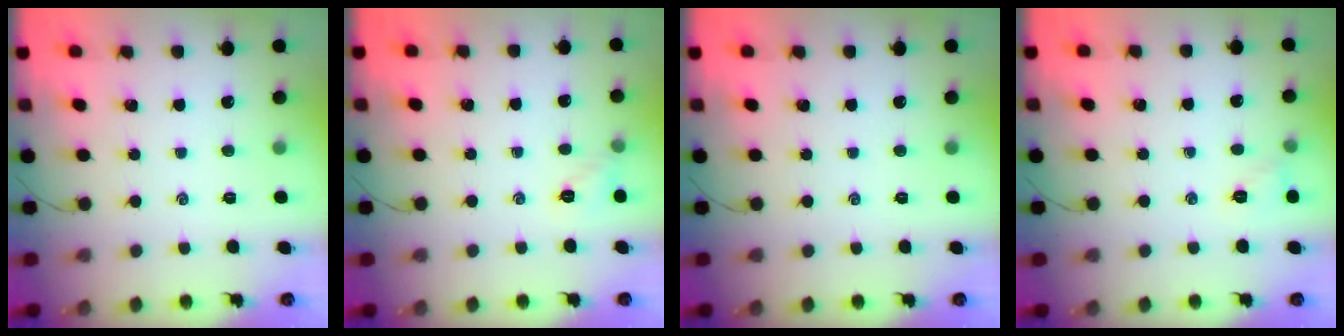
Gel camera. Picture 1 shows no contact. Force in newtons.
{"total": 5.6, "press": 5.4, "slide": 1.6}
{"total": 0.0}
{"total": 5.7, "press": 5.6, "slide": 1.2}